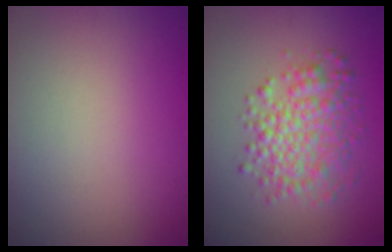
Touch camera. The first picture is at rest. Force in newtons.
{"total": 4.7, "press": 4.7, "slide": 0.1}